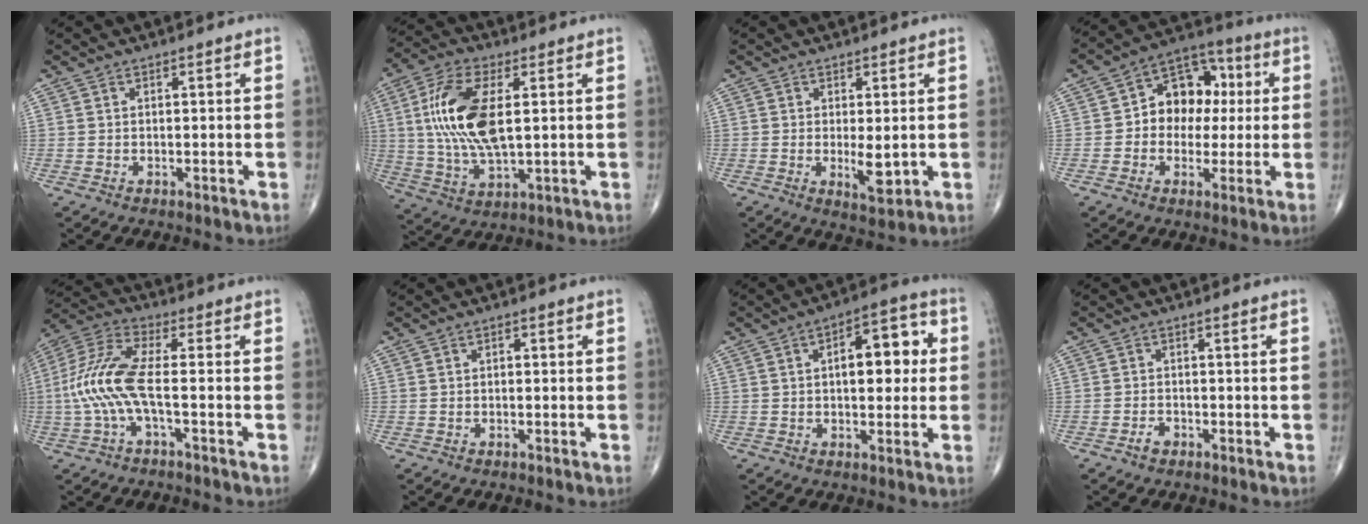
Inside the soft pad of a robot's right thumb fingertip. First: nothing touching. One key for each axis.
{"total": 15.8, "fx": 2.4, "fy": 6.9, "fz": 14.0, "tx": -0.289, "ty": -0.005, "tz": 0.047}
{"total": 4.3, "fx": -0.2, "fy": 1.5, "fz": 4.0, "tx": -0.059, "ty": -0.014, "tz": 0.004}
{"total": 12.3, "fx": 1.0, "fy": 9.2, "fz": 8.0, "tx": -0.075, "ty": 0.030, "tz": 0.005}
{"total": 11.5, "fx": -1.8, "fy": 3.2, "fz": 10.9, "tx": -0.266, "ty": 0.033, "tz": -0.041}
{"total": 0.6, "fx": 0.0, "fy": 0.3, "fz": 0.5, "tx": -0.008, "ty": 0.001, "tz": -0.002}
{"total": 11.1, "fx": 1.6, "fy": 5.5, "fz": 9.6, "tx": -0.104, "ty": 0.019, "tz": 0.017}
{"total": 1.6, "fx": -1.1, "fy": 0.9, "fz": 0.7, "tx": -0.012, "ty": 0.006, "tz": -0.020}